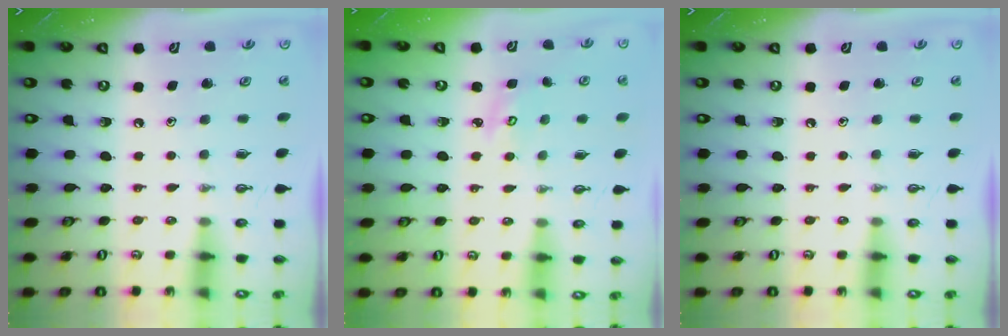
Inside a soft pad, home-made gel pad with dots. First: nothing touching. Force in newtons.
{"total": 3.4, "press": 3.4, "slide": 0.4}
{"total": 0.0}